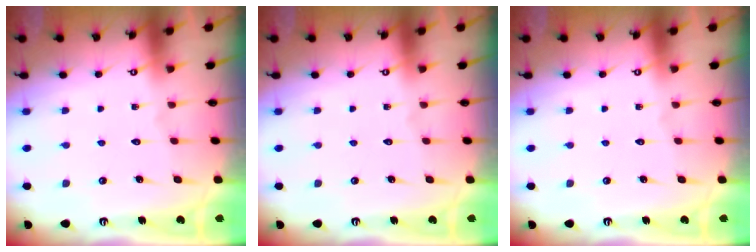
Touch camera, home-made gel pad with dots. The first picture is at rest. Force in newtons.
{"total": 0.0}
{"total": 0.0}